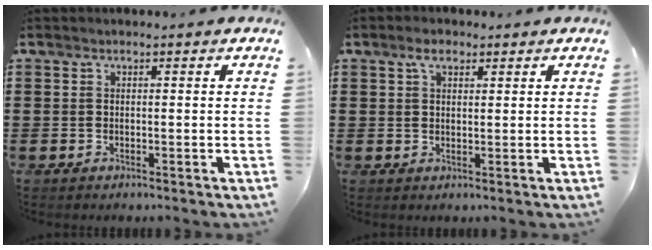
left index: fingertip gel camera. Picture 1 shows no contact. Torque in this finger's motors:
{"motor_torque": [0.35, -0.39, 0.03, 0.02]}